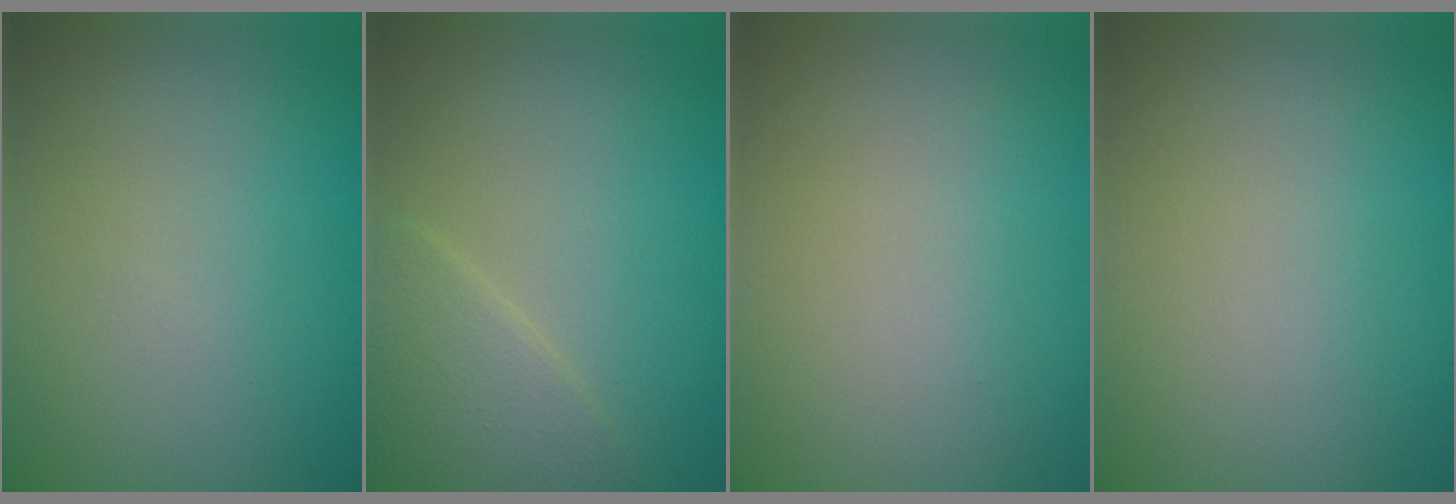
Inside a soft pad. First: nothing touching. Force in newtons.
{"total": 2.8, "press": 2.8, "slide": 0.3}
{"total": 0.0}
{"total": 0.0}